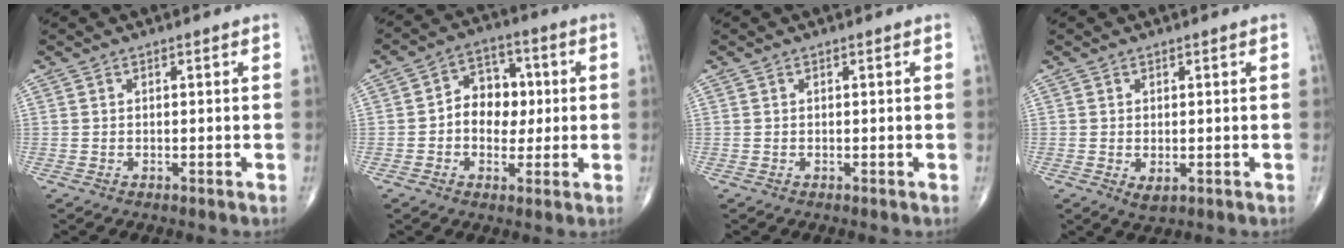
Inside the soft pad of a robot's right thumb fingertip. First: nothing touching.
{"total": 9.1, "force": [0.1, 7.0, 5.8], "torque": [-0.042, 0.021, -0.006]}
{"total": 0.0}
{"total": 2.2, "force": [-0.4, 1.2, 1.7], "torque": [-0.026, -0.004, -0.001]}